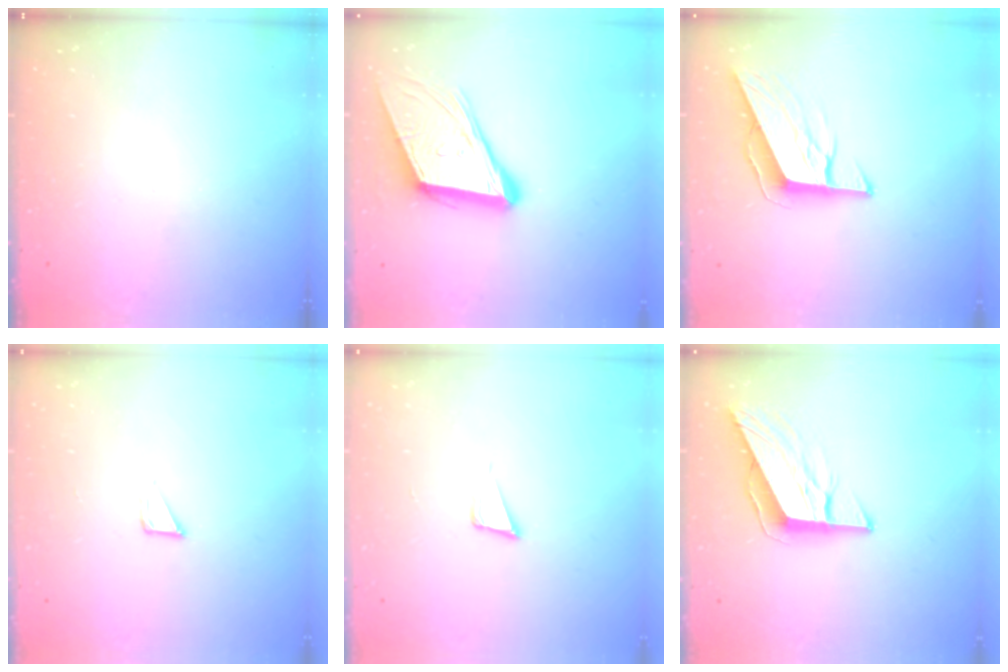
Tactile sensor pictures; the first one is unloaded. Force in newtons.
{"total": 14.7, "press": 14.2, "slide": 3.9}
{"total": 9.3, "press": 9.3, "slide": 0.6}
{"total": 2.1, "press": 2.1, "slide": 0.1}
{"total": 3.9, "press": 2.6, "slide": 2.9}
{"total": 9.4, "press": 9.4, "slide": 0.4}